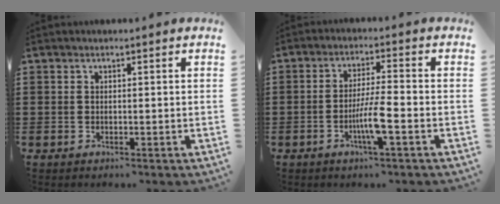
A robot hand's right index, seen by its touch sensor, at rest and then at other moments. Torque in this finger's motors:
{"motor_torque": [1.82, 0.01, 0.51, 0.09]}